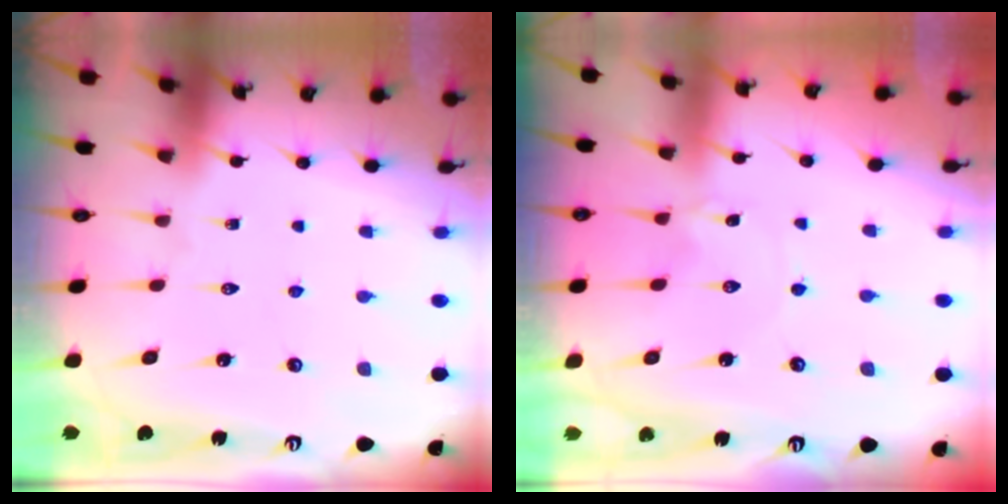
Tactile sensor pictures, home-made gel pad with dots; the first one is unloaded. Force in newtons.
{"total": 1.5, "press": 1.5, "slide": 0.2}